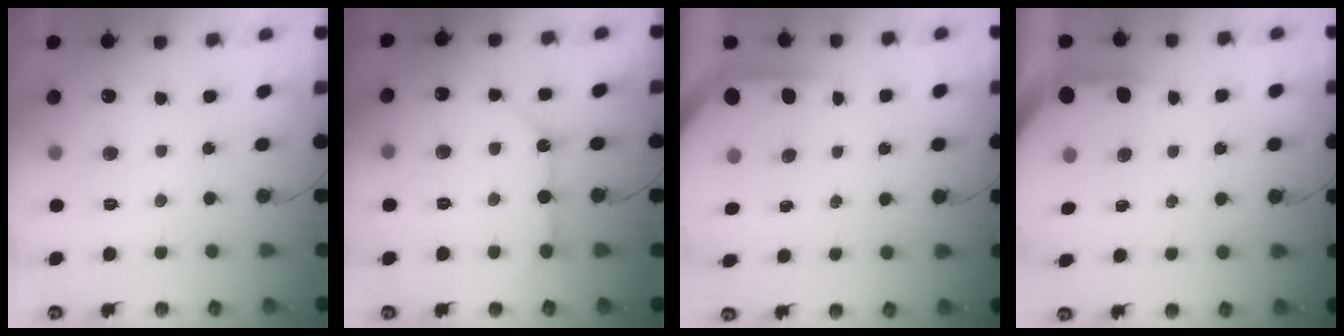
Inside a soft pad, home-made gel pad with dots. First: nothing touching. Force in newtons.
{"total": 10.4, "press": 10.3, "slide": 1.1}
{"total": 3.8, "press": 3.8, "slide": 0.4}
{"total": 3.9, "press": 3.8, "slide": 0.3}